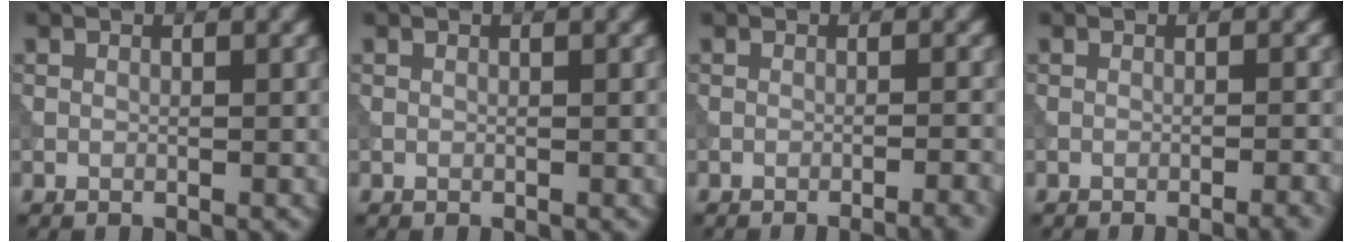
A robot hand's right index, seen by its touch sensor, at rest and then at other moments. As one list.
[{"total": 0.0}, {"total": 3.4, "force": [-2.3, 0.7, 2.4], "torque": [-0.026, 0.015, -0.035]}, {"total": 2.7, "force": [-1.7, 0.5, 2.0], "torque": [-0.023, 0.014, -0.027]}]